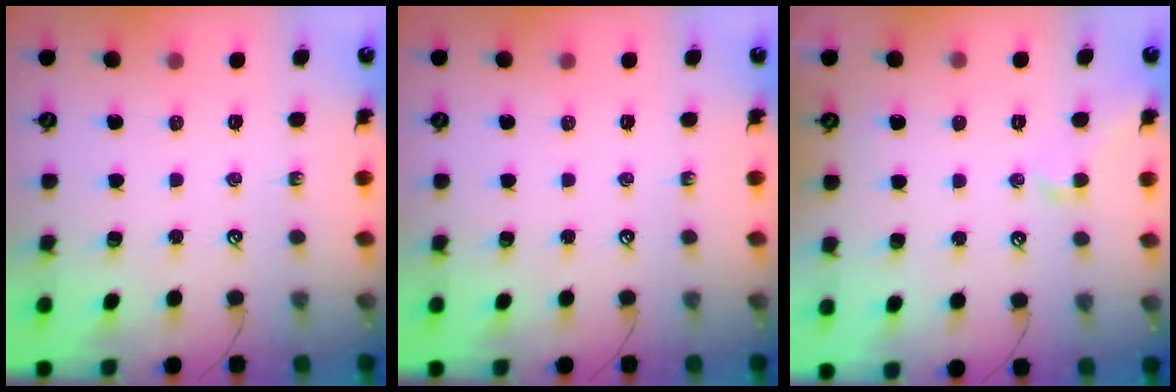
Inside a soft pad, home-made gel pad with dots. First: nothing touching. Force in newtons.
{"total": 0.0}
{"total": 1.2, "press": 1.0, "slide": 0.7}